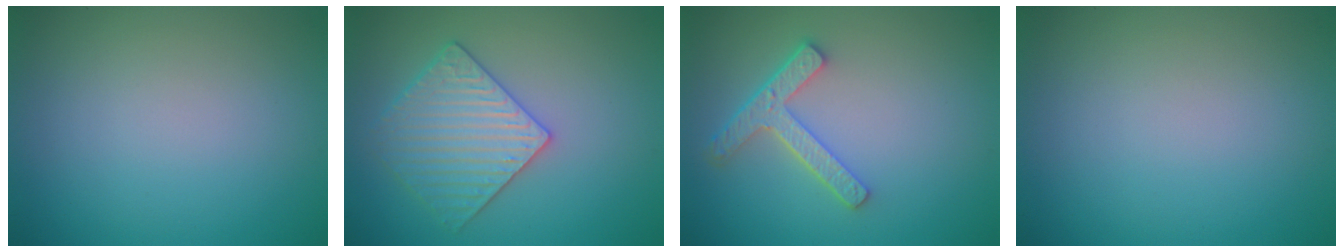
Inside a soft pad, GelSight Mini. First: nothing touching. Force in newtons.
{"total": 4.0, "press": 3.8, "slide": 1.2}
{"total": 3.8, "press": 2.9, "slide": 2.4}
{"total": 0.0}